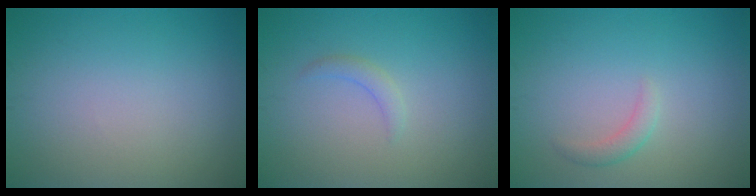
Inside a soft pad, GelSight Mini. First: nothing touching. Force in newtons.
{"total": 1.2, "press": 1.2, "slide": 0.2}
{"total": 1.3, "press": 1.3, "slide": 0.1}